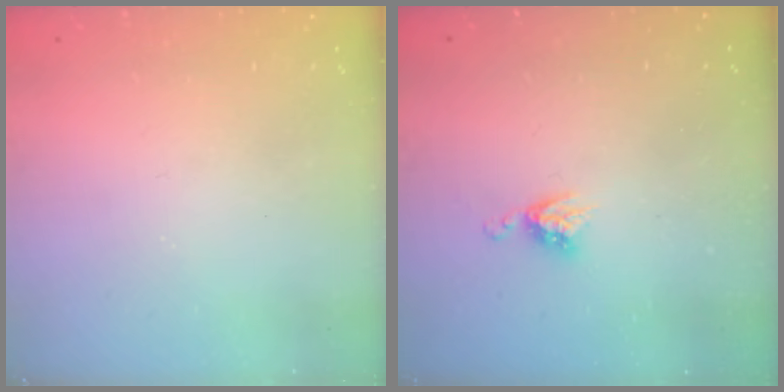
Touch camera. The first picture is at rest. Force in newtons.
{"total": 4.6, "press": 4.6, "slide": 0.3}